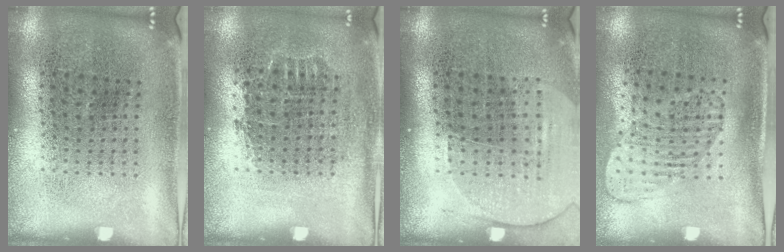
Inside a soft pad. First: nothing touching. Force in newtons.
{"total": 0.7, "press": 0.7, "slide": 0.2}
{"total": 1.7, "press": 1.5, "slide": 0.7}
{"total": 1.4, "press": 1.1, "slide": 0.9}